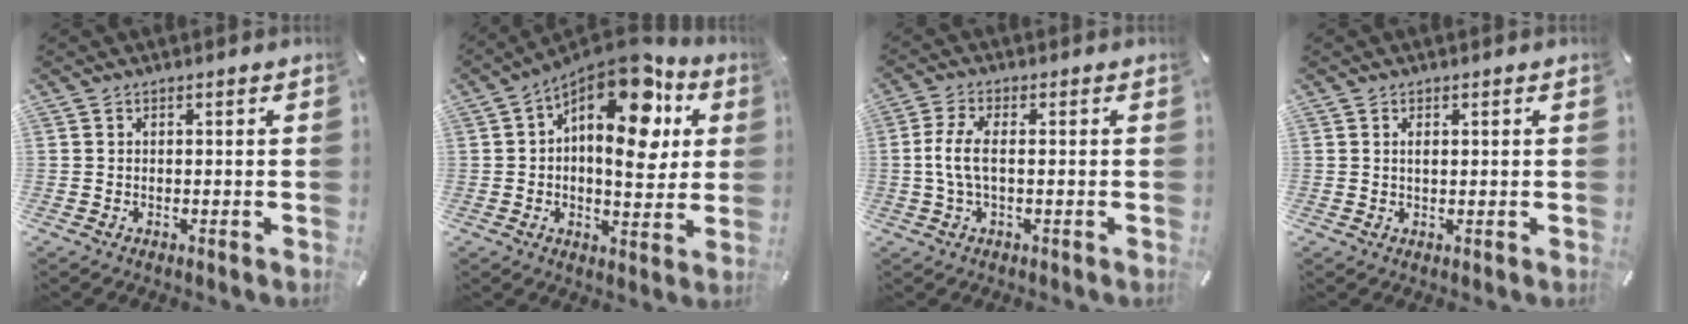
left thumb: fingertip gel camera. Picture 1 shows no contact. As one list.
[{"total": 17.1, "force": [8.4, 7.9, 12.7], "torque": [-0.185, -0.064, 0.141]}, {"total": 6.1, "force": [-0.1, 2.0, 5.8], "torque": [-0.125, -0.005, -0.008]}, {"total": 1.3, "force": [0.4, 0.4, 1.1], "torque": [-0.024, 0.001, 0.006]}]